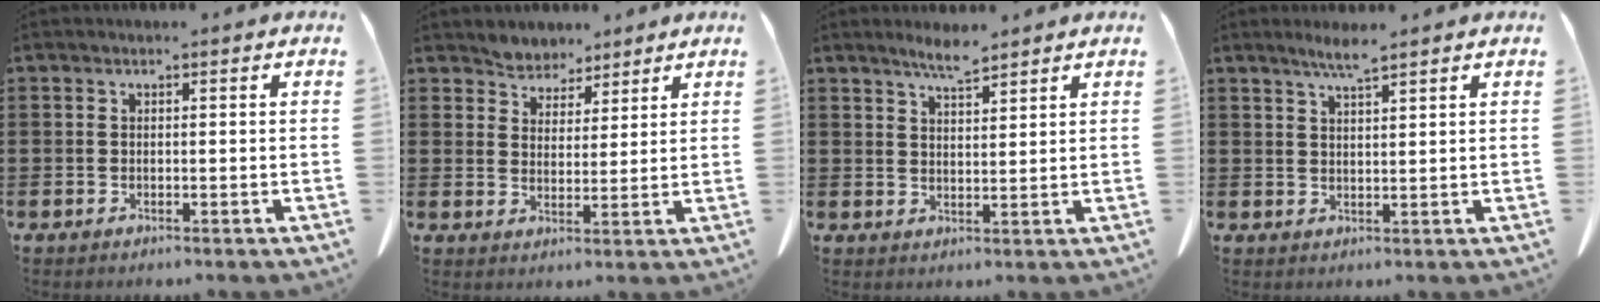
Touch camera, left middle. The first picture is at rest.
{"total": 3.9, "force": [3.6, 1.5, -0.6], "torque": [-0.008, -0.011, 0.068]}
{"total": 3.9, "force": [3.4, 0.3, 1.9], "torque": [-0.044, -0.008, 0.062]}
{"total": 3.5, "force": [2.7, 0.0, 2.1], "torque": [-0.048, -0.004, 0.049]}